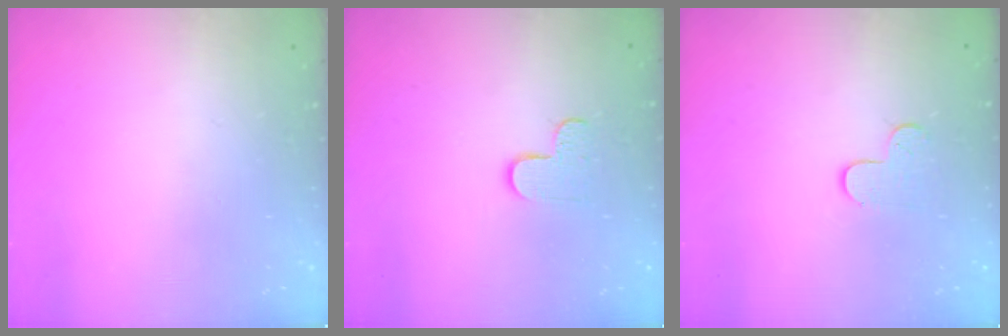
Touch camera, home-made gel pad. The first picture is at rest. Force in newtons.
{"total": 5.9, "press": 5.8, "slide": 0.6}
{"total": 4.3, "press": 4.3, "slide": 0.4}